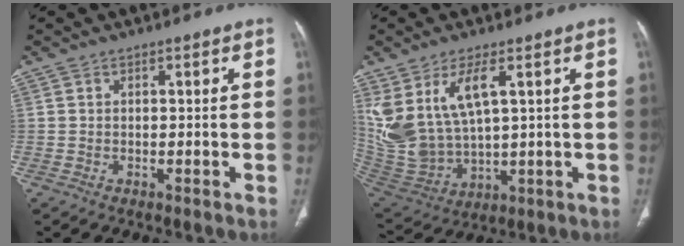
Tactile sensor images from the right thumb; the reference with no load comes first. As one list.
[{"total": 14.7, "force": [5.3, 6.7, 11.9], "torque": [-0.249, -0.024, 0.130]}]